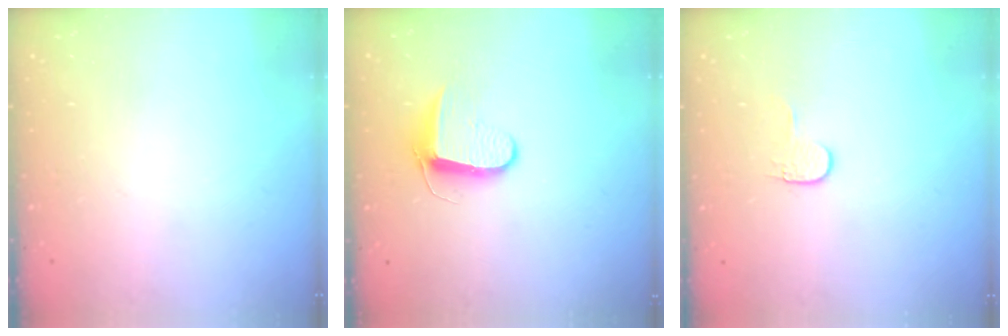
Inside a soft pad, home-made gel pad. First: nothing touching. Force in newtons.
{"total": 8.1, "press": 8.1, "slide": 0.9}
{"total": 3.6, "press": 3.6, "slide": 0.4}